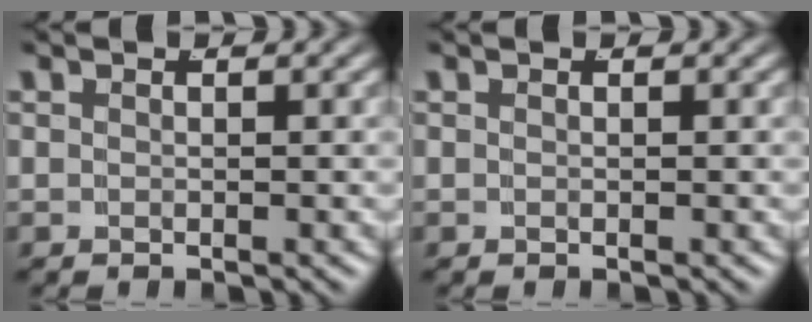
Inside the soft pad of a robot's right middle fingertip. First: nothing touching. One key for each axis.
{"total": 0.0}